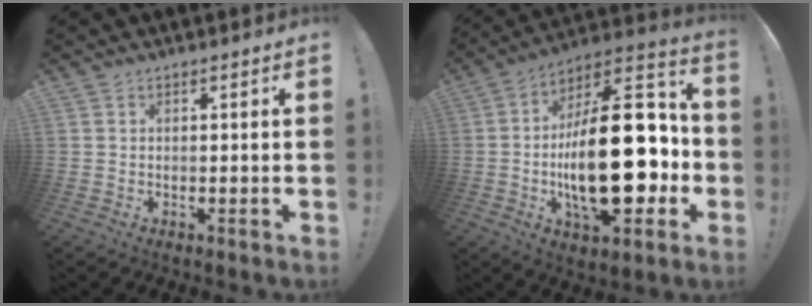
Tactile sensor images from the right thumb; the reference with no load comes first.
{"total": 30.3, "force": [-4.1, 13.5, 26.8], "torque": [-0.457, 0.021, -0.060]}